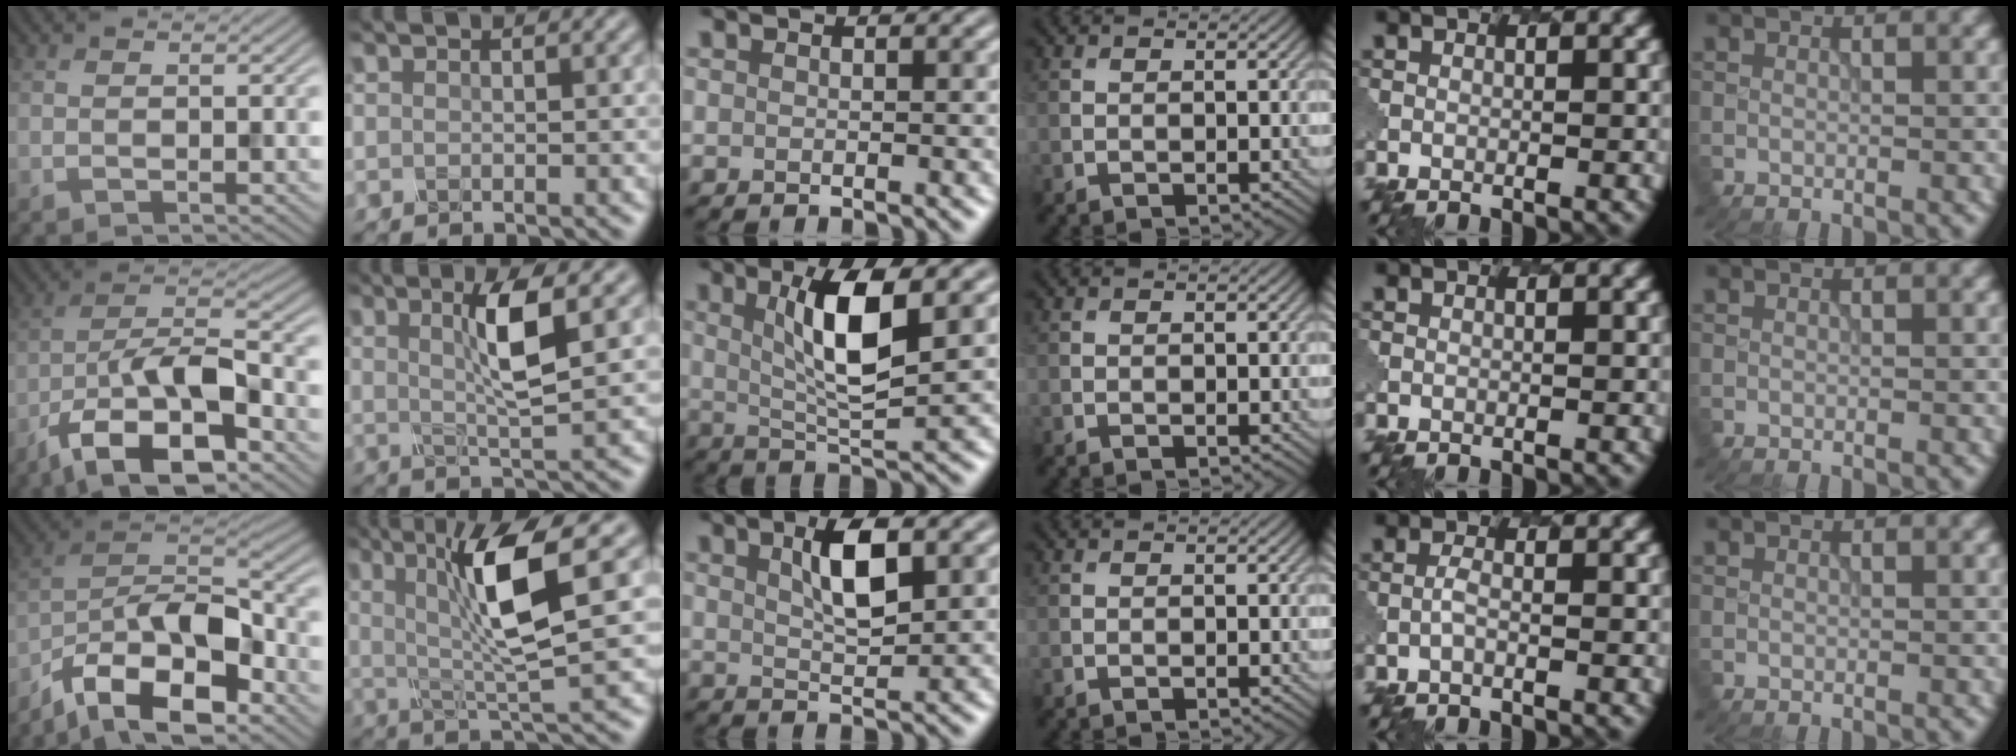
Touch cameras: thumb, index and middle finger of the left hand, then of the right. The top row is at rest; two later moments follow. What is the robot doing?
{"motion": "twist", "object": "rubiks cube"}